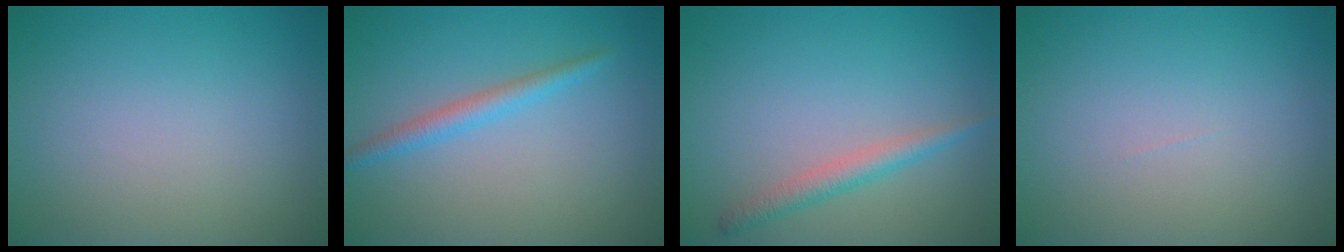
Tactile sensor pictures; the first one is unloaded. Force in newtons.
{"total": 2.0, "press": 2.0, "slide": 0.1}
{"total": 2.0, "press": 2.0, "slide": 0.0}
{"total": 0.0}